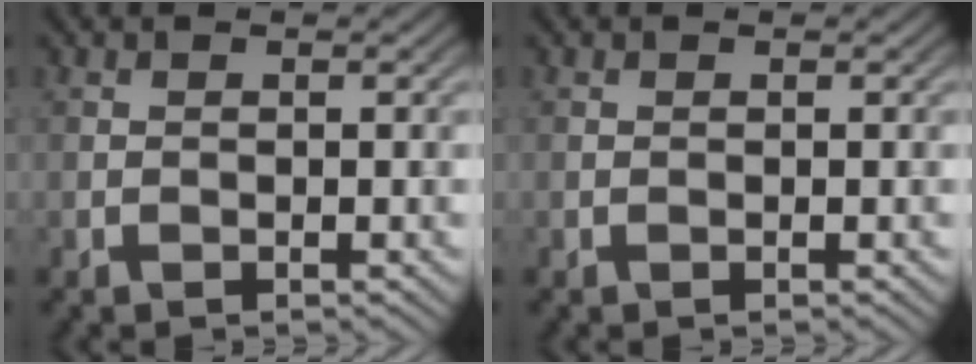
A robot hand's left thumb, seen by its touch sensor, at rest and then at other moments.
{"total": 0.0}